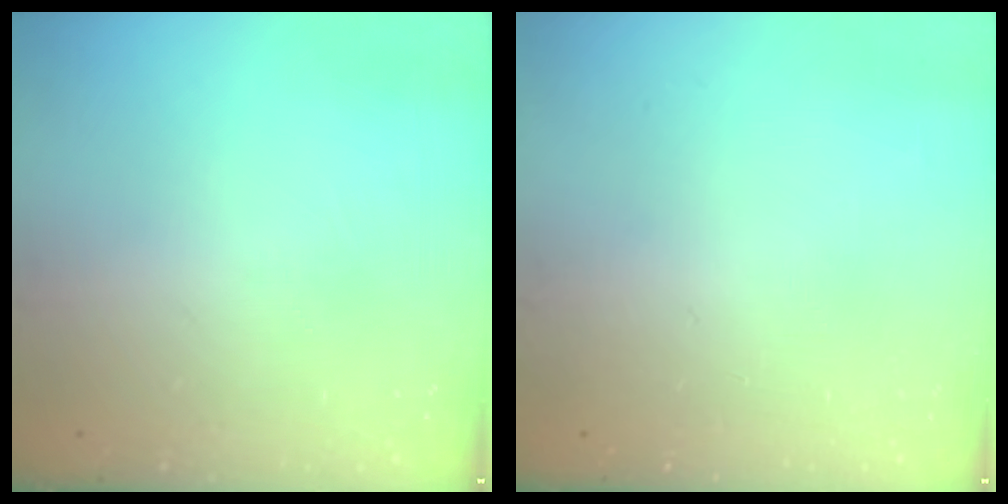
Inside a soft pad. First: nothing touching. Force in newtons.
{"total": 0.0}